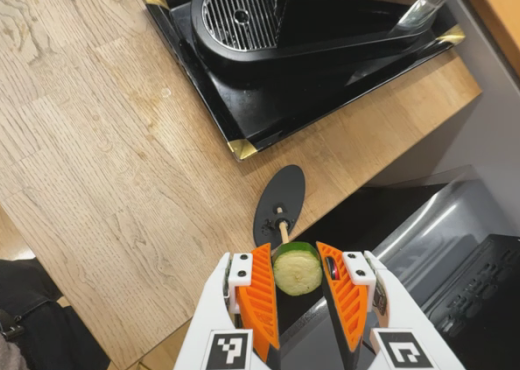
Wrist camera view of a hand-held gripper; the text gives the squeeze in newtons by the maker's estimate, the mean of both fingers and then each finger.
{"total": 9.8, "left": 9.9, "right": 9.7}